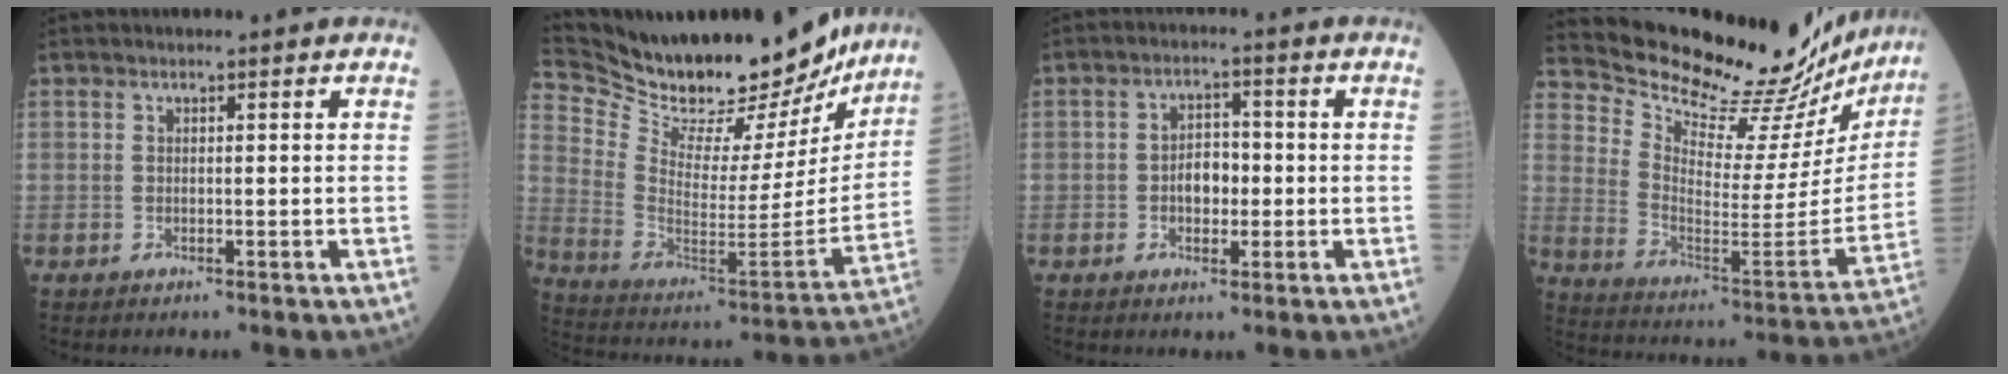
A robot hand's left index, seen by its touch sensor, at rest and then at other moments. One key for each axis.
{"total": 27.3, "fx": 24.7, "fy": 6.9, "fz": 9.4, "tx": -0.165, "ty": -0.046, "tz": 0.364}
{"total": 4.1, "fx": -0.8, "fy": 2.5, "fz": 3.1, "tx": -0.048, "ty": 0.010, "tz": -0.015}
{"total": 27.6, "fx": 26.0, "fy": 5.0, "fz": 7.9, "tx": -0.124, "ty": -0.099, "tz": 0.348}